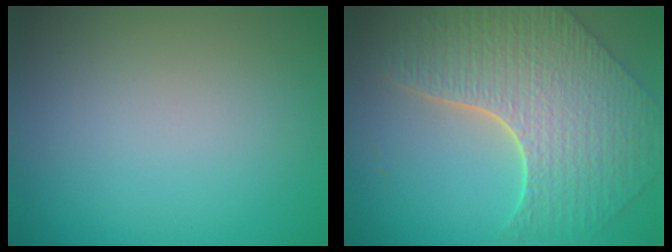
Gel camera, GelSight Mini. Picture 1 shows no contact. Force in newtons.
{"total": 8.5, "press": 6.3, "slide": 5.7}